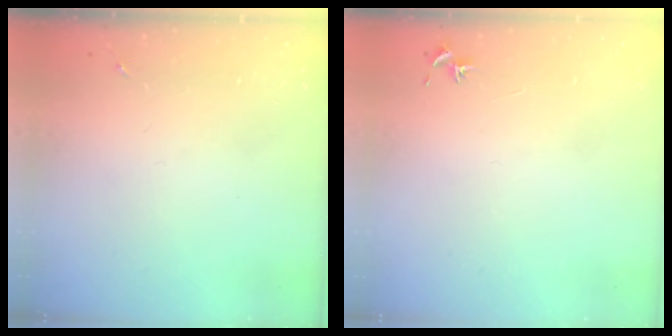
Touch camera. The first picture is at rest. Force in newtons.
{"total": 0.8, "press": 0.7, "slide": 0.3}